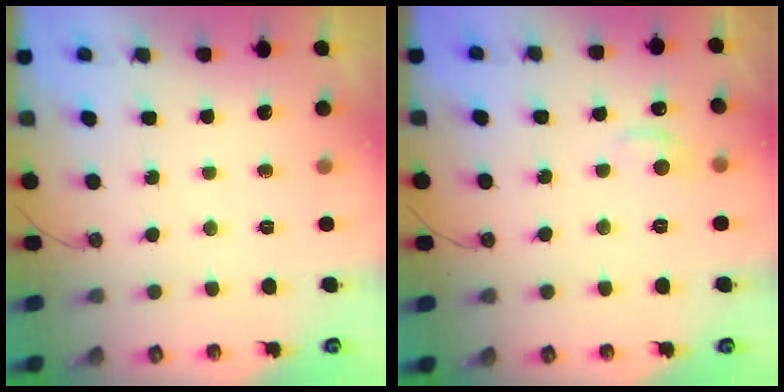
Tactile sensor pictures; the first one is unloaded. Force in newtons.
{"total": 1.5, "press": 1.2, "slide": 1.0}